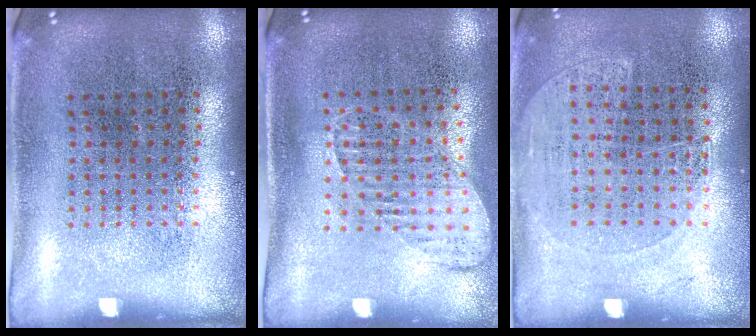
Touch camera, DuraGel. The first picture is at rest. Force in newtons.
{"total": 1.4, "press": 1.1, "slide": 0.8}
{"total": 1.2, "press": 1.0, "slide": 0.7}